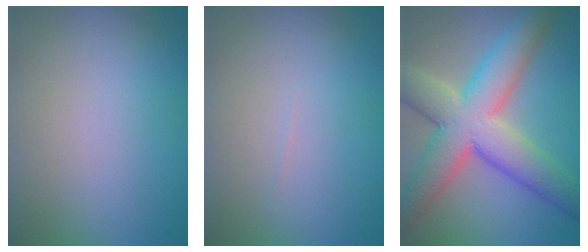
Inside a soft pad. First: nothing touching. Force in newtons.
{"total": 0.0}
{"total": 10.1, "press": 10.1, "slide": 0.7}